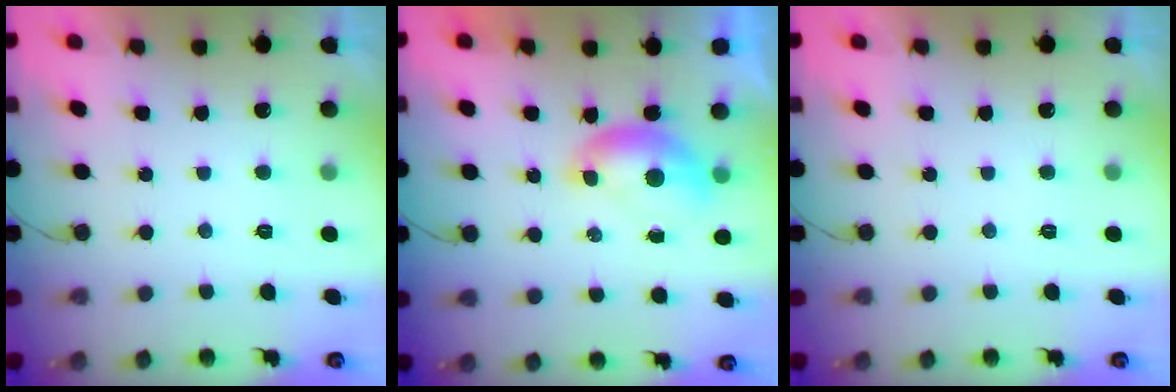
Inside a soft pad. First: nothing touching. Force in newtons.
{"total": 6.3, "press": 6.2, "slide": 0.9}
{"total": 0.0}